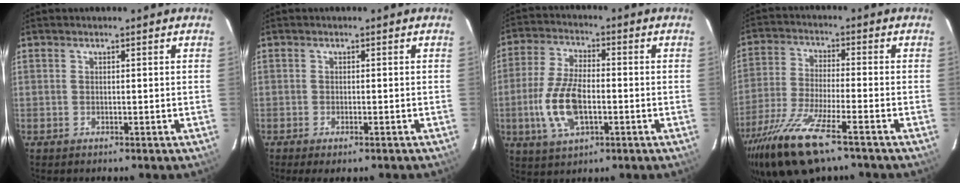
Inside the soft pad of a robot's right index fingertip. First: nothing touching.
{"total": 2.8, "force": [-2.0, 0.5, 1.8], "torque": [-0.038, -0.009, -0.031]}
{"total": 11.8, "force": [-2.7, 5.6, 10.0], "torque": [-0.216, 0.001, -0.049]}
{"total": 15.3, "force": [-10.4, 3.1, 10.8], "torque": [-0.228, -0.046, -0.196]}